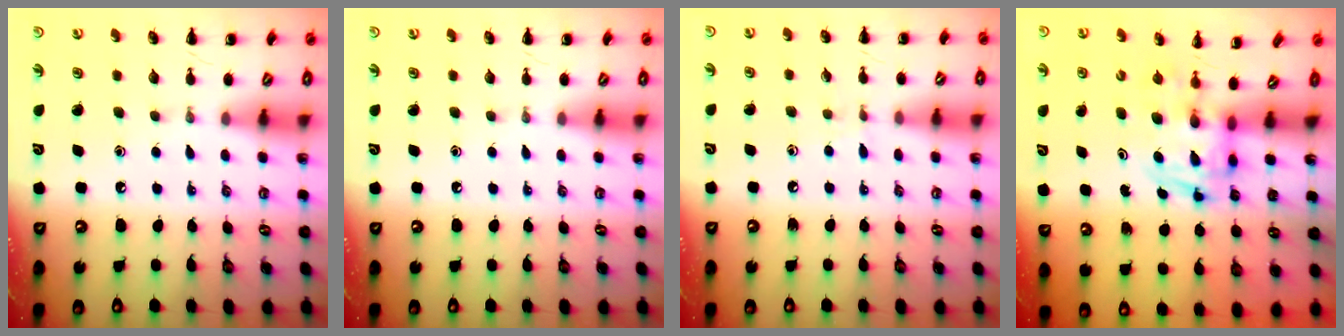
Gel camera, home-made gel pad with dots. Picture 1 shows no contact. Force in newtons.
{"total": 0.0}
{"total": 4.1, "press": 3.7, "slide": 1.7}
{"total": 2.9, "press": 2.9, "slide": 0.5}